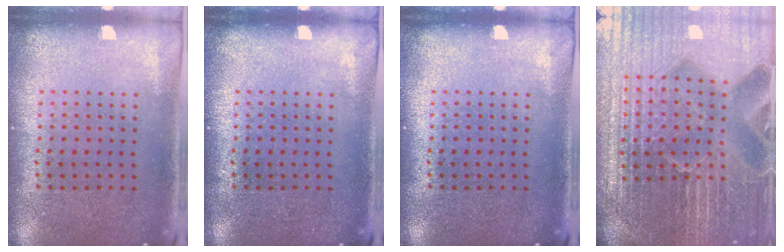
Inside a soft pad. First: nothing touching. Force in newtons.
{"total": 0.0}
{"total": 0.0}
{"total": 6.7, "press": 5.8, "slide": 3.3}